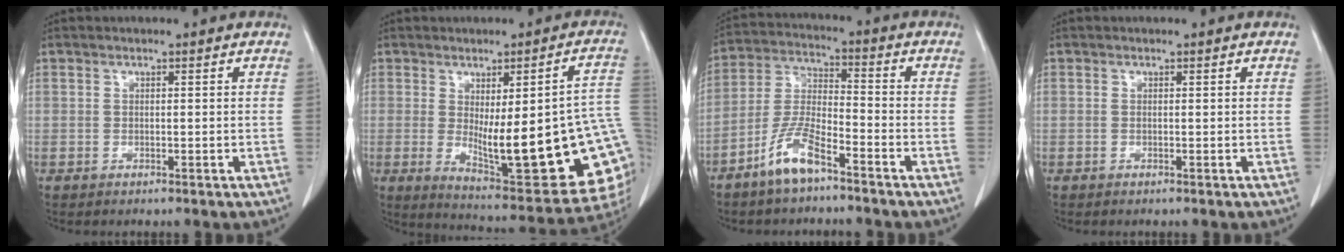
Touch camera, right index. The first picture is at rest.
{"total": 23.5, "force": [-2.6, 5.3, 22.7], "torque": [-0.224, -0.007, -0.008]}
{"total": 8.4, "force": [-5.7, 1.9, 5.9], "torque": [-0.135, -0.007, -0.118]}
{"total": 0.0}